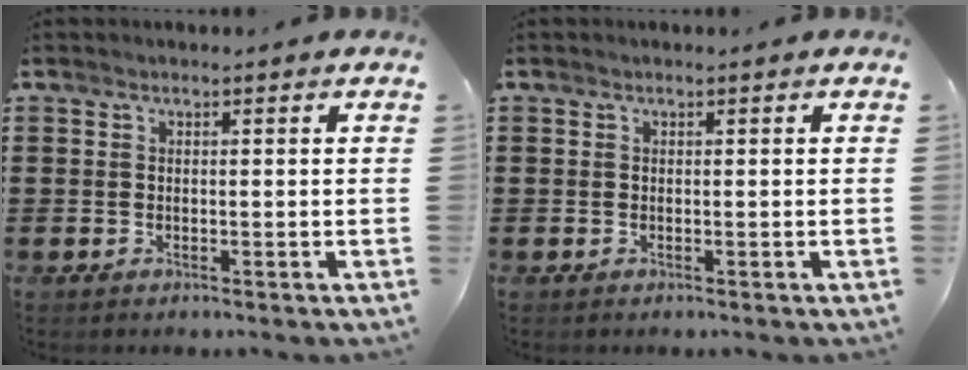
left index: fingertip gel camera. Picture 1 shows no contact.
{"total": 0.0}